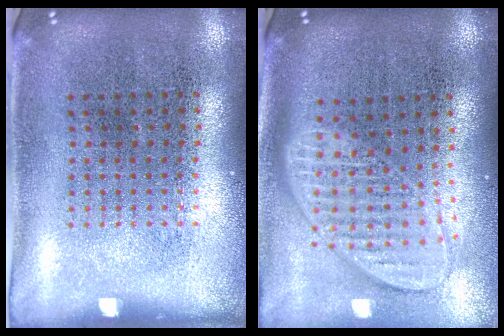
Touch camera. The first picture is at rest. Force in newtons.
{"total": 1.9, "press": 1.5, "slide": 1.1}